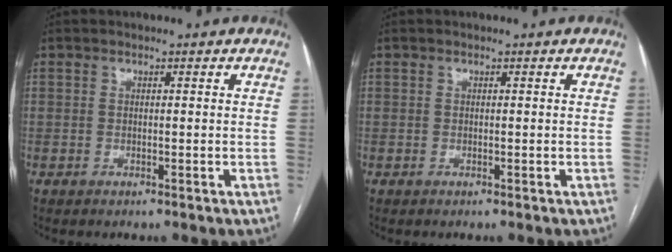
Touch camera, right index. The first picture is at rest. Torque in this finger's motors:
{"motor_torque": [-0.11, 0.11, 0.00, 0.00]}